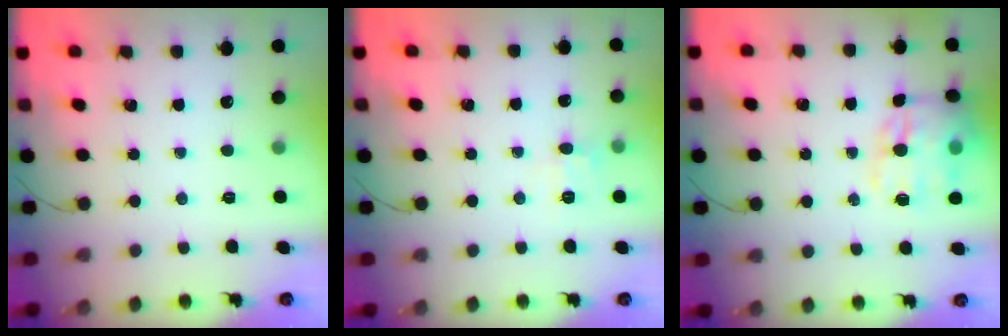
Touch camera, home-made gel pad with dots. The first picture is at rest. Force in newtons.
{"total": 7.1, "press": 6.9, "slide": 1.7}
{"total": 14.2, "press": 13.9, "slide": 3.0}